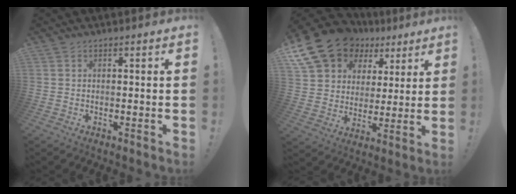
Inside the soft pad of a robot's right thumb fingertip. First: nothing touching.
{"total": 16.0, "force": [10.1, 10.9, 5.8], "torque": [-0.106, -0.062, 0.204]}